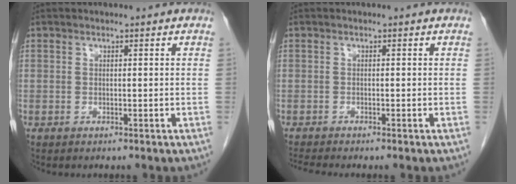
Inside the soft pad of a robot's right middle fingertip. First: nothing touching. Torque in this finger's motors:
{"motor_torque": [0.31, -0.21, 0.00, 0.00]}